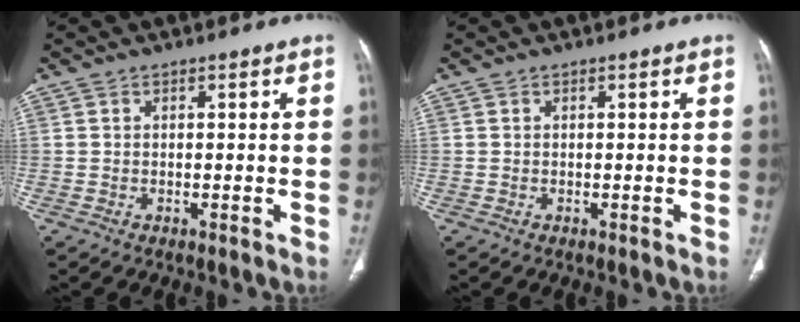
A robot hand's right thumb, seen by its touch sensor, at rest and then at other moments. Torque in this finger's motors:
{"motor_torque": [0.02, 0.02, -0.04, 0.04, 0.00]}